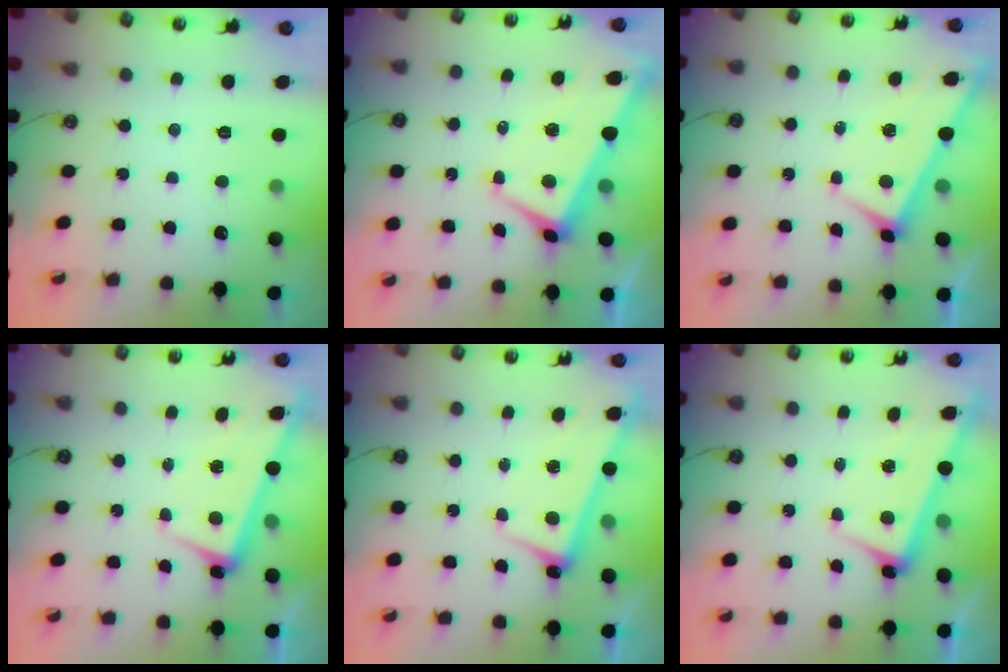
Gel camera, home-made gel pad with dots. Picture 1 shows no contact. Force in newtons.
{"total": 1.2, "press": 0.3, "slide": 1.1}
{"total": 3.0, "press": 3.0, "slide": 0.1}
{"total": 2.3, "press": 2.1, "slide": 0.9}
{"total": 2.5, "press": 2.4, "slide": 0.6}
{"total": 2.5, "press": 2.4, "slide": 0.6}